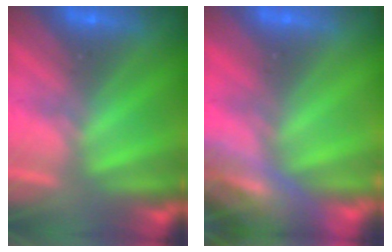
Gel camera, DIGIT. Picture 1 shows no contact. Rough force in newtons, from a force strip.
{"total": 7.5}